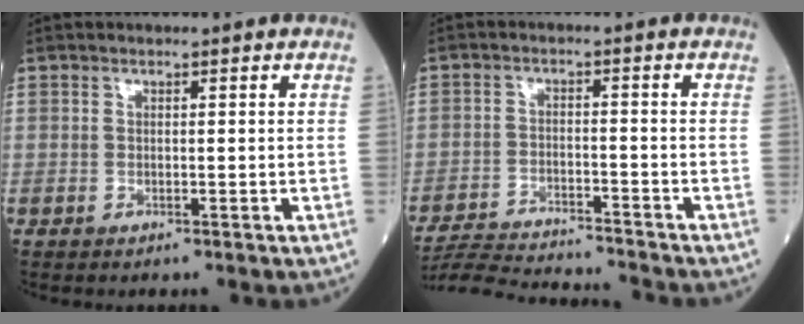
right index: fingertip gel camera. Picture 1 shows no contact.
{"total": 14.1, "force": [-13.6, 0.0, 3.6], "torque": [-0.056, -0.004, -0.215]}